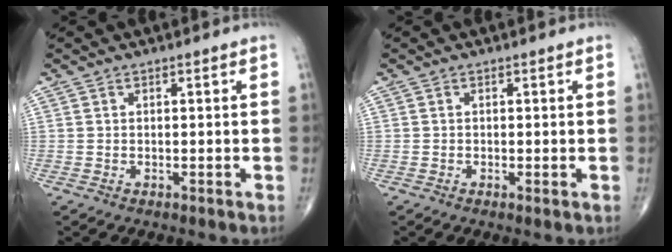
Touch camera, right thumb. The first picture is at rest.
{"total": 0.7, "force": [-0.1, 0.1, 0.7], "torque": [-0.016, -0.004, -0.005]}